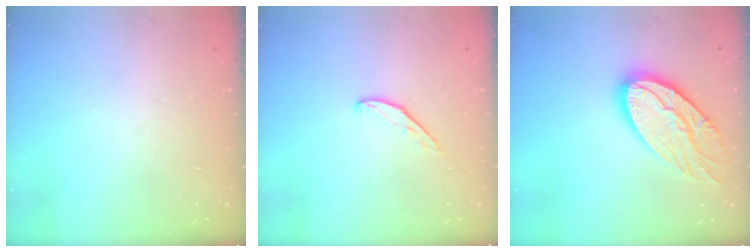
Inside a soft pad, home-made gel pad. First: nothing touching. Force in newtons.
{"total": 5.0, "press": 4.9, "slide": 0.6}
{"total": 19.0, "press": 18.9, "slide": 1.5}